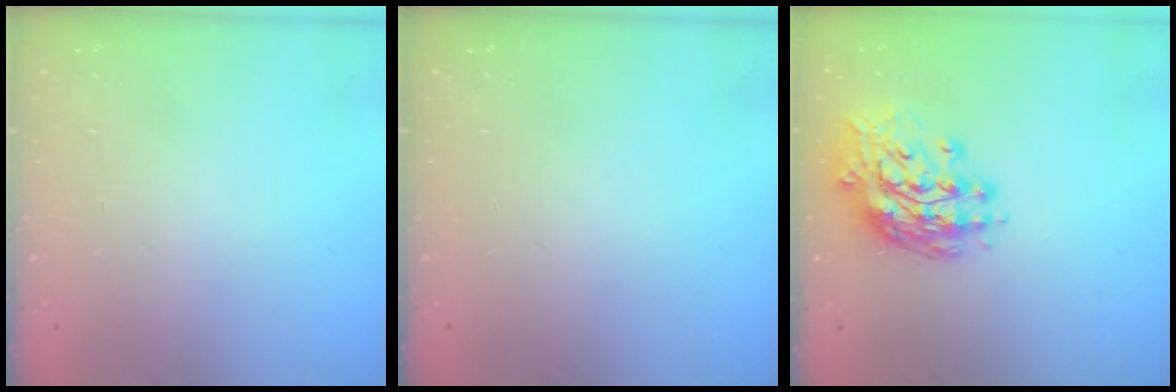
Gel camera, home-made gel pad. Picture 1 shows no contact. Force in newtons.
{"total": 0.0}
{"total": 14.9, "press": 14.8, "slide": 1.5}